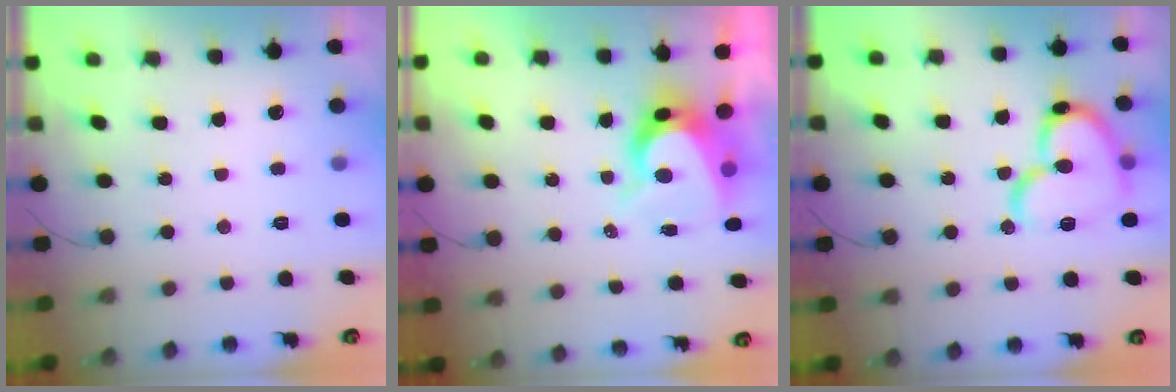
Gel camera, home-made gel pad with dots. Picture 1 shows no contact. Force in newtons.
{"total": 8.6, "press": 8.5, "slide": 1.0}
{"total": 17.2, "press": 17.1, "slide": 1.5}